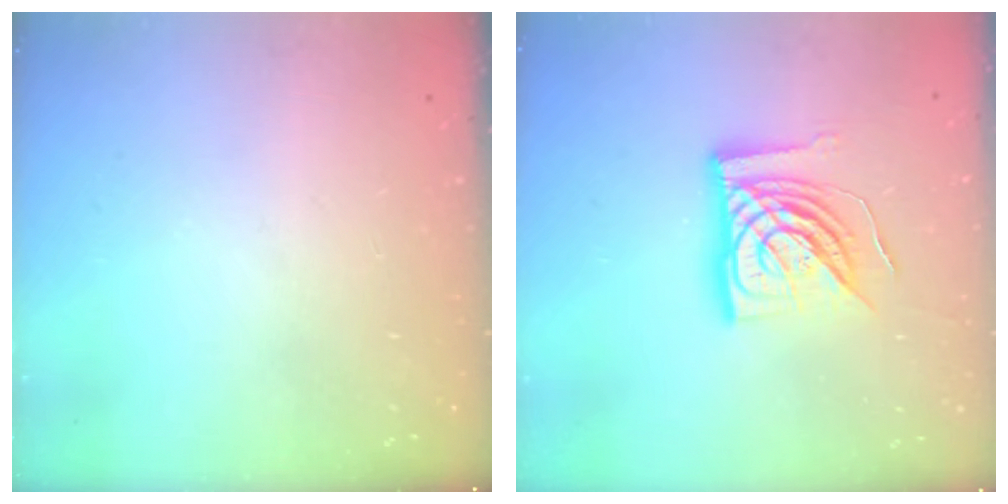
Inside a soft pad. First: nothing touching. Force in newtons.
{"total": 15.9, "press": 15.8, "slide": 1.9}